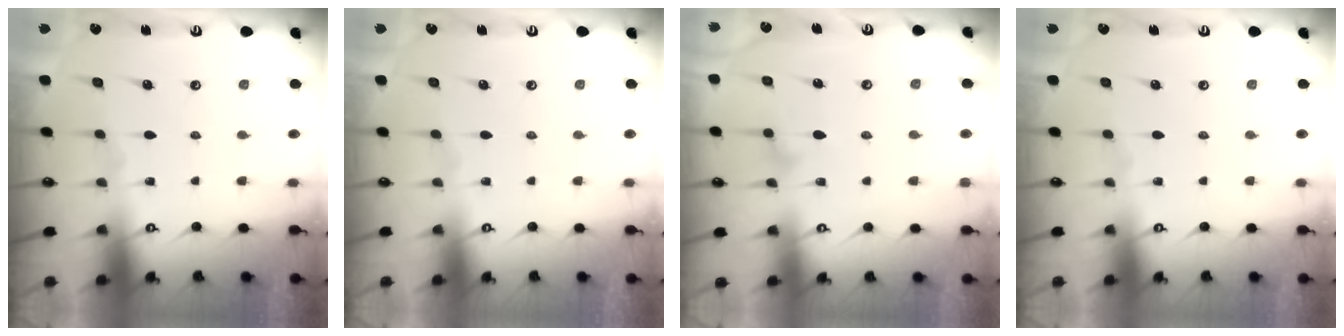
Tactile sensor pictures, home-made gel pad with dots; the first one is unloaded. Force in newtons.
{"total": 0.0}
{"total": 8.9, "press": 8.9, "slide": 0.5}
{"total": 0.0}